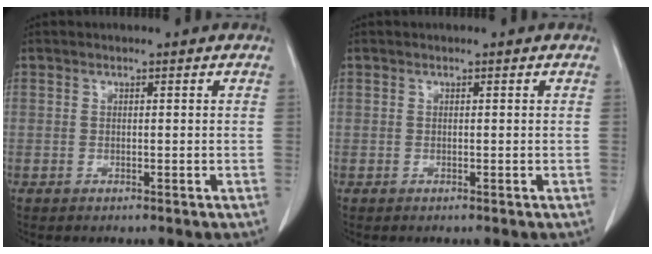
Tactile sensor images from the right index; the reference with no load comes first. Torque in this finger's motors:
{"motor_torque": [0.00, 0.00, 0.01, 0.00]}